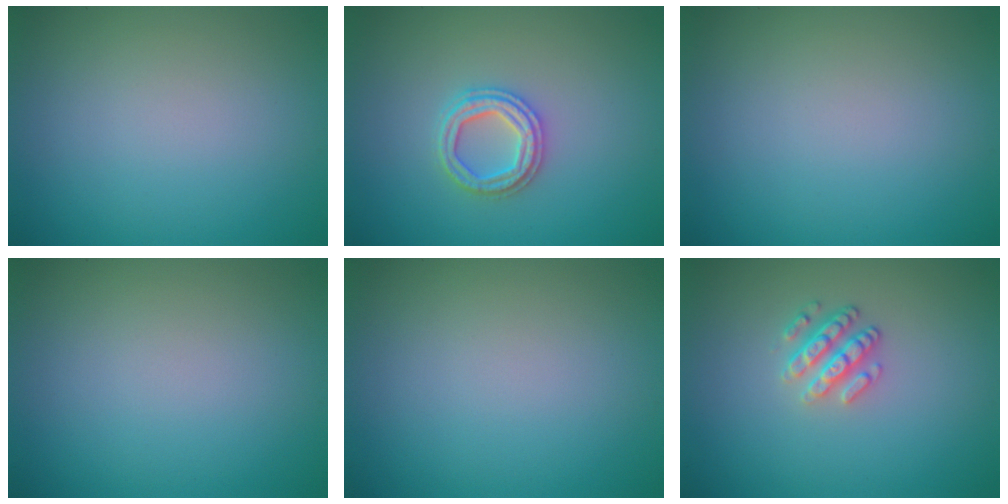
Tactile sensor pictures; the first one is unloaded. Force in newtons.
{"total": 2.6, "press": 2.6, "slide": 0.5}
{"total": 0.0}
{"total": 0.0}
{"total": 0.0}
{"total": 2.6, "press": 2.4, "slide": 1.1}